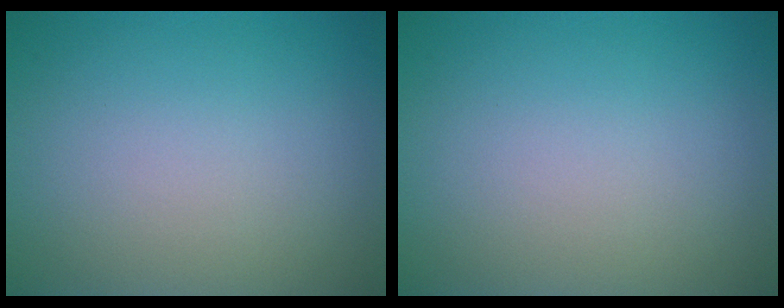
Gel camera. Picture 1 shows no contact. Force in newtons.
{"total": 0.0}